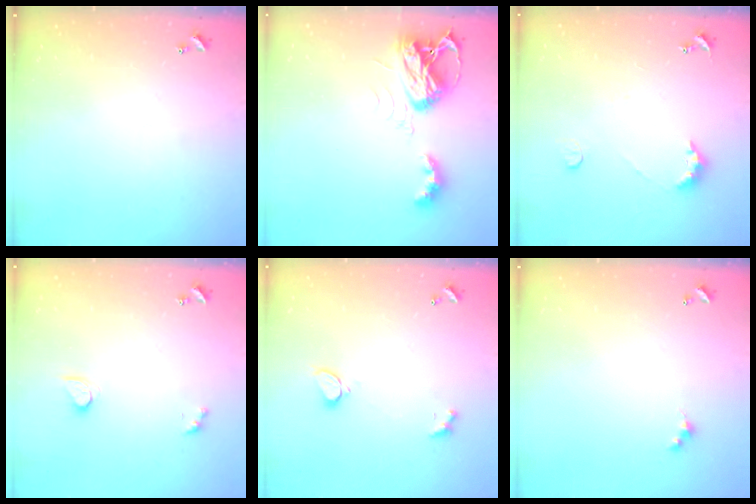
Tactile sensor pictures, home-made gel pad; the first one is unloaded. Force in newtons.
{"total": 7.9, "press": 7.9, "slide": 0.8}
{"total": 3.8, "press": 3.8, "slide": 0.7}
{"total": 2.6, "press": 2.6, "slide": 0.3}
{"total": 2.2, "press": 2.0, "slide": 0.9}
{"total": 1.5, "press": 1.4, "slide": 0.3}